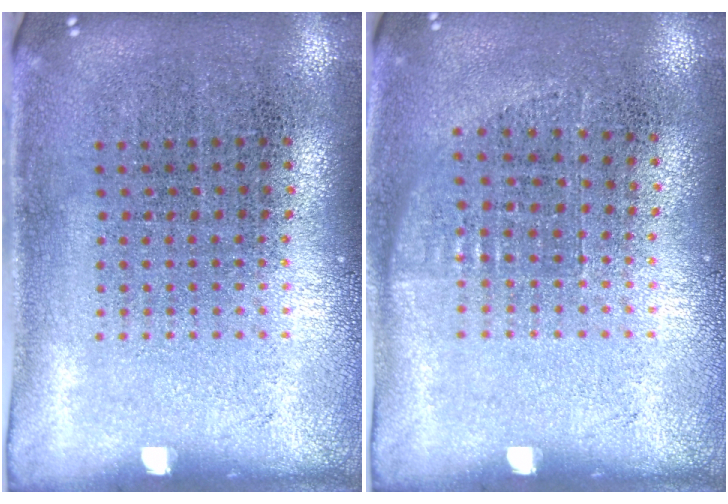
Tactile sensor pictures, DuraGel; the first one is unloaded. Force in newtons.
{"total": 0.7, "press": 0.6, "slide": 0.3}